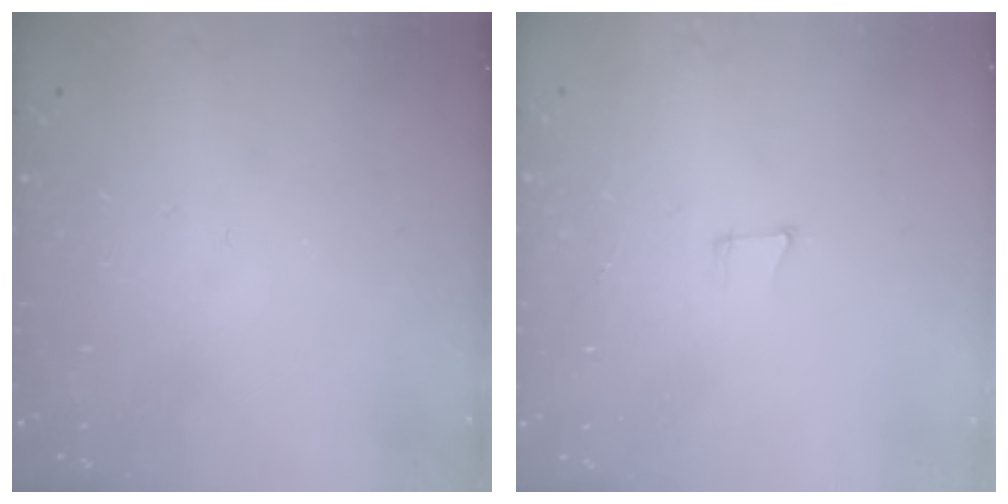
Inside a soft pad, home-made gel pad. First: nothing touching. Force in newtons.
{"total": 4.1, "press": 3.2, "slide": 2.7}